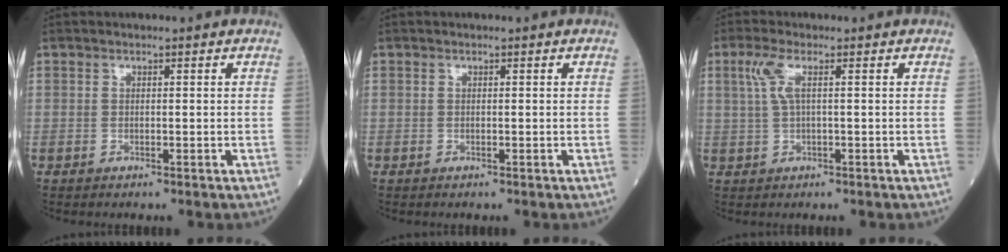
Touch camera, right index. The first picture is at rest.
{"total": 0.0}
{"total": 3.5, "force": [1.2, 0.6, 3.2], "torque": [-0.081, 0.014, 0.027]}